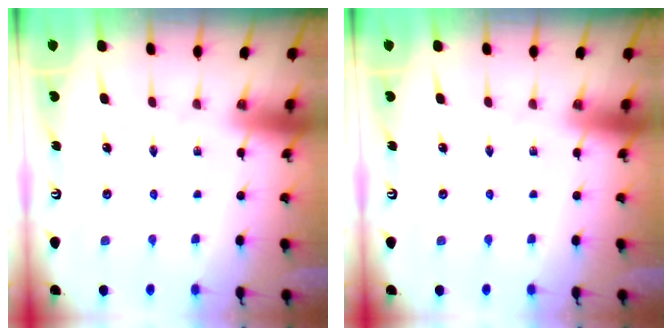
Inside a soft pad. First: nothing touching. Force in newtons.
{"total": 0.0}